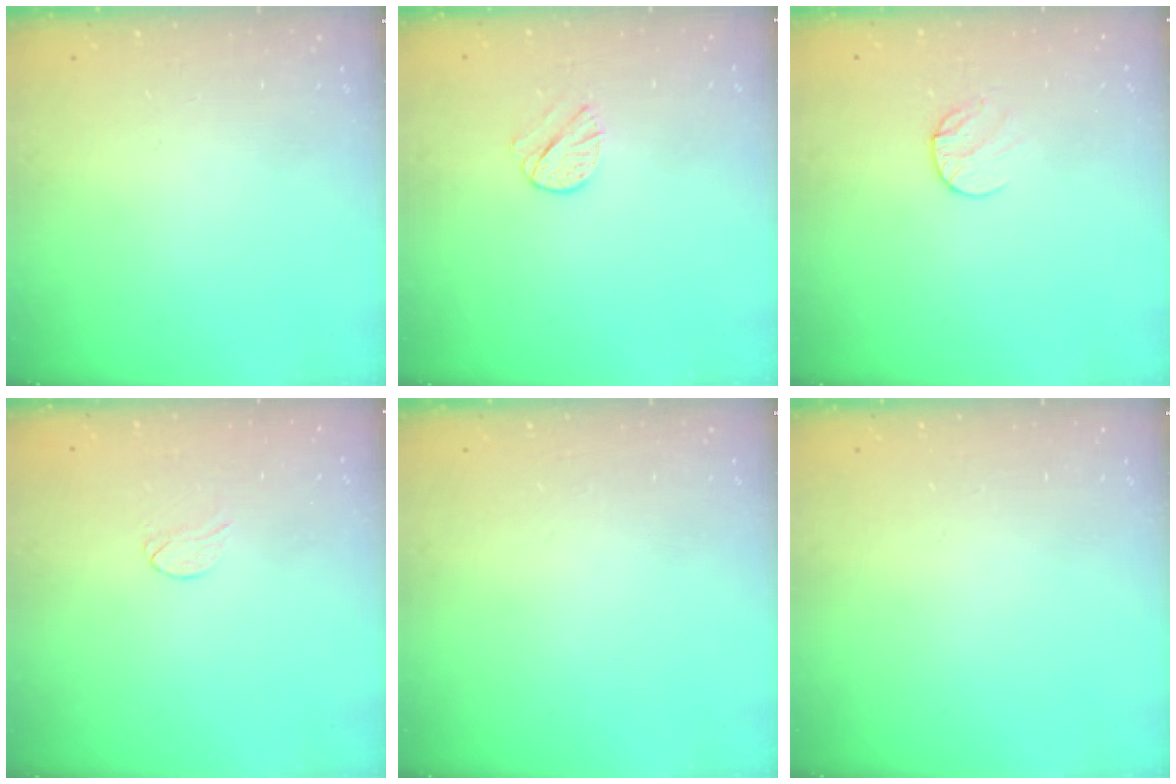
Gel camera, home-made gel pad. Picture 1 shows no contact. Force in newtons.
{"total": 6.9, "press": 6.8, "slide": 0.7}
{"total": 6.1, "press": 6.1, "slide": 0.8}
{"total": 4.7, "press": 4.6, "slide": 0.4}
{"total": 0.0}
{"total": 0.0}